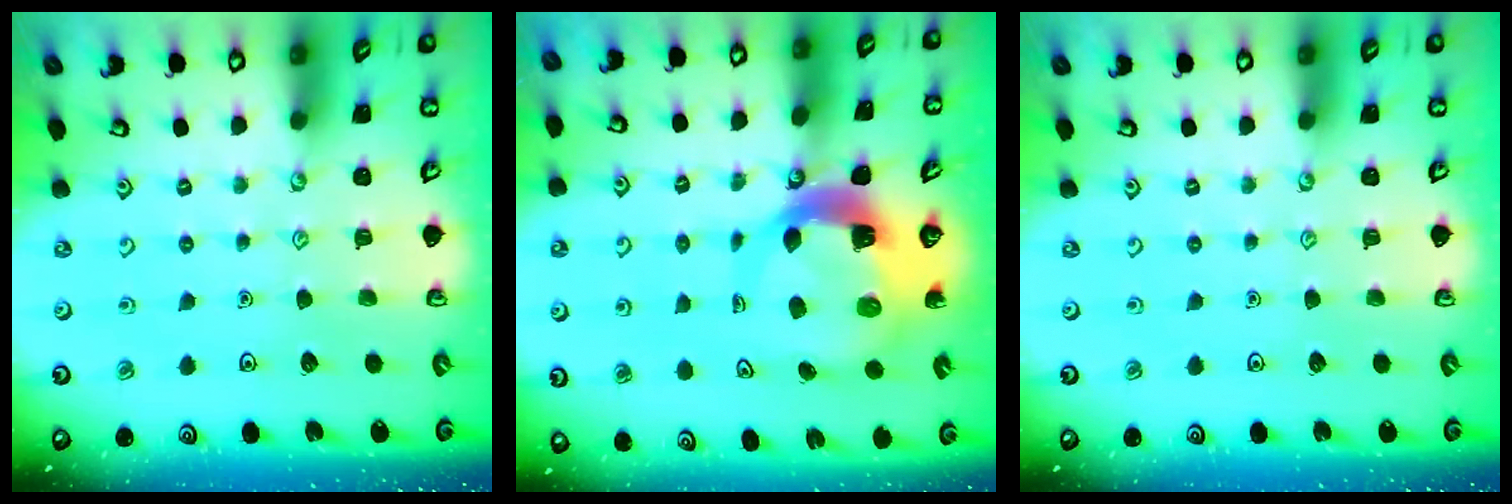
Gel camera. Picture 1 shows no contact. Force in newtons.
{"total": 8.7, "press": 8.5, "slide": 1.4}
{"total": 0.0}